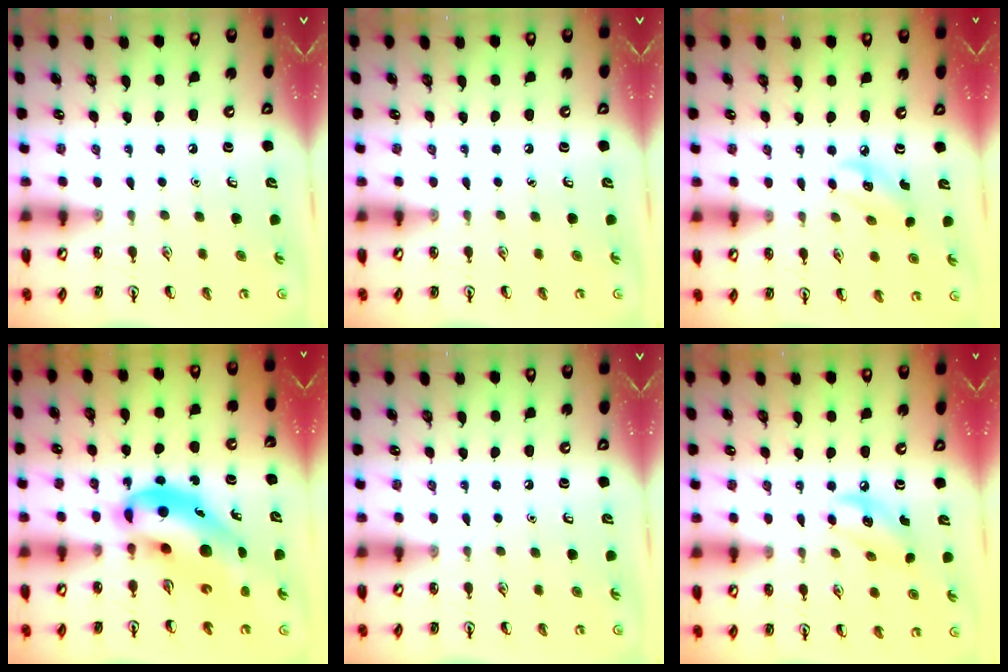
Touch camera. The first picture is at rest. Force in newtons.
{"total": 0.0}
{"total": 4.6, "press": 4.5, "slide": 0.8}
{"total": 12.3, "press": 11.7, "slide": 3.7}
{"total": 0.0}
{"total": 7.0, "press": 6.9, "slide": 1.3}